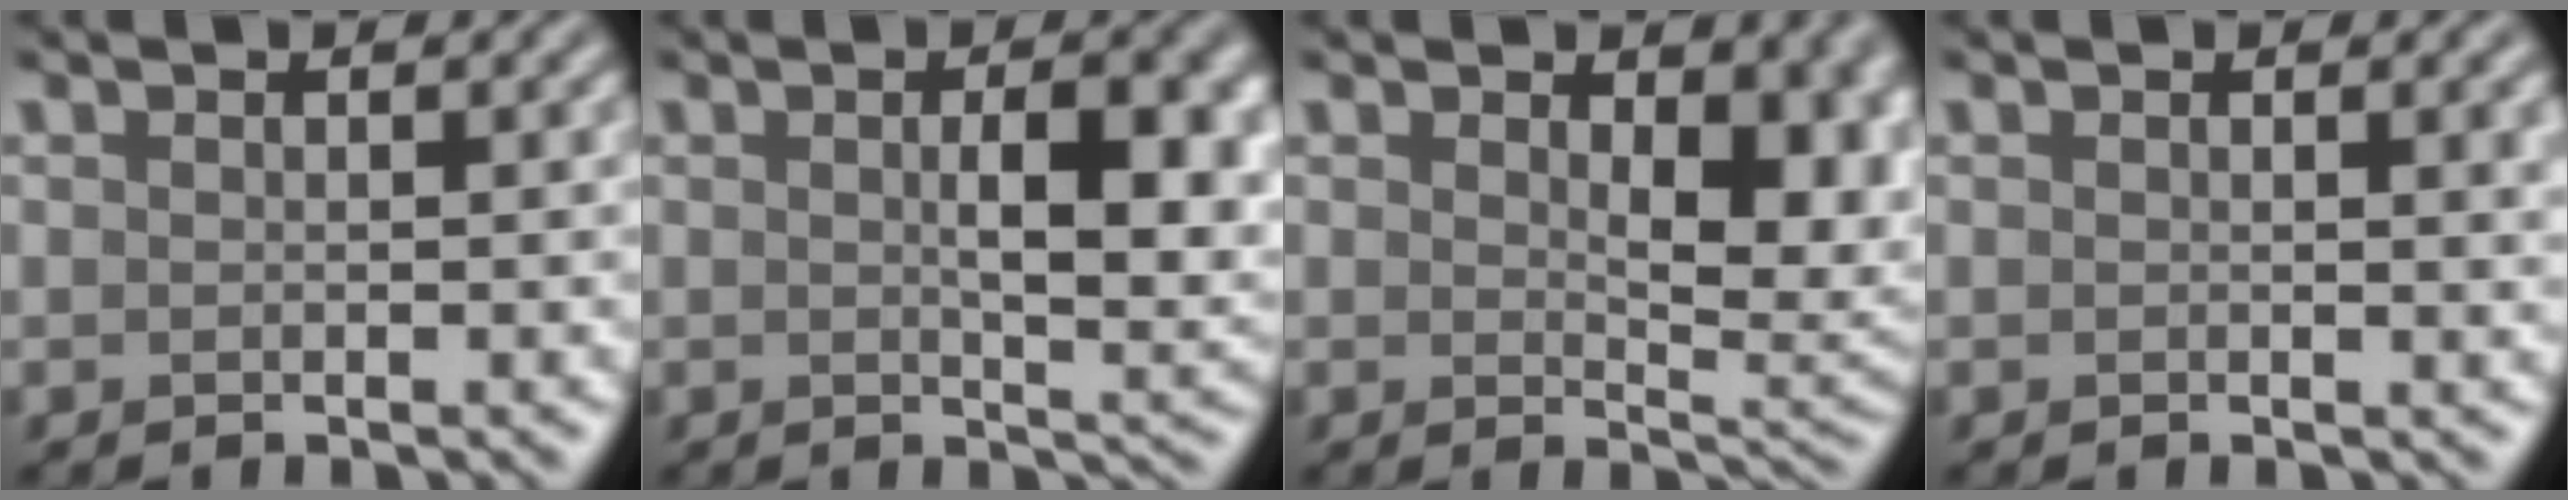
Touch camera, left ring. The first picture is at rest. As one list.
[{"total": 6.4, "force": [0.8, 2.2, 5.9], "torque": [-0.079, -0.004, 0.016]}, {"total": 6.3, "force": [1.4, 3.3, 5.2], "torque": [-0.073, -0.012, 0.029]}, {"total": 1.5, "force": [0.5, 0.4, 1.3], "torque": [-0.011, 0.001, 0.004]}]